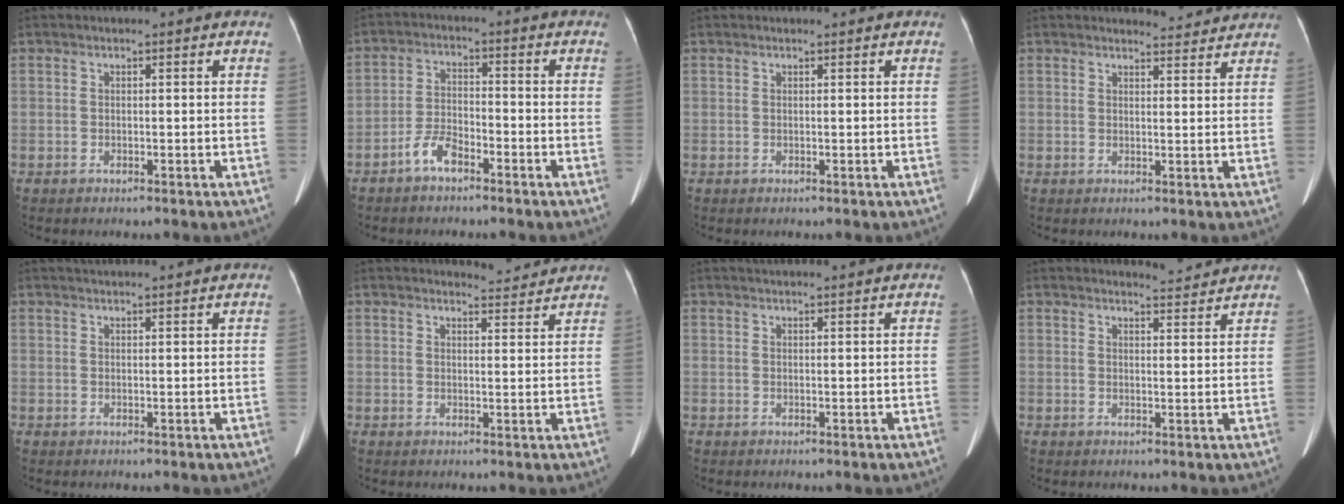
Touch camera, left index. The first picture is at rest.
{"total": 4.5, "force": [-3.2, 1.6, 2.7], "torque": [-0.062, 0.007, -0.062]}
{"total": 0.6, "force": [0.6, 0.0, 0.2], "torque": [-0.005, 0.005, 0.010]}
{"total": 3.7, "force": [3.7, 0.3, -0.1], "torque": [-0.009, -0.002, 0.043]}
{"total": 6.1, "force": [5.7, -0.3, 2.1], "torque": [-0.026, 0.030, 0.067]}
{"total": 3.7, "force": [3.7, -0.1, -0.3], "torque": [-0.007, -0.006, 0.046]}
{"total": 6.2, "force": [5.8, -0.2, 2.2], "torque": [-0.026, 0.030, 0.067]}
{"total": 3.3, "force": [3.3, -0.4, -0.3], "torque": [-0.007, -0.008, 0.044]}